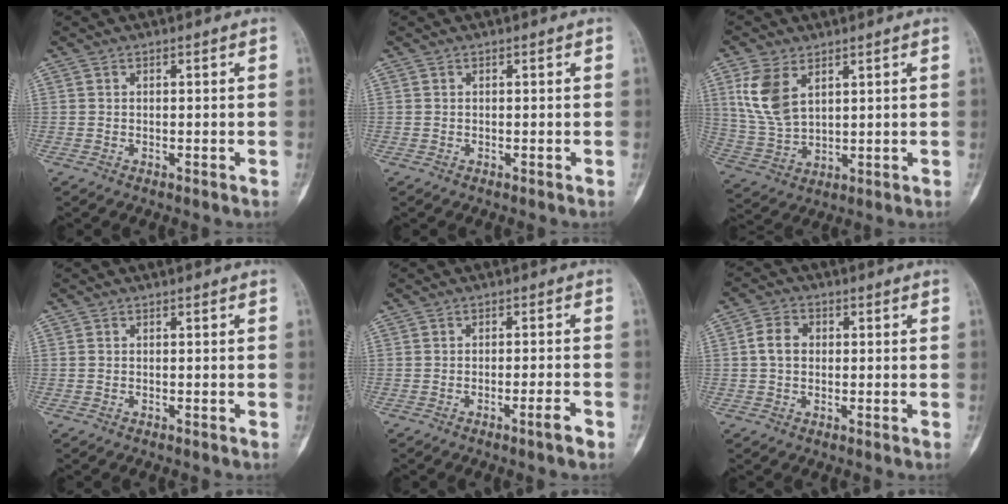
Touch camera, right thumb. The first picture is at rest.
{"total": 0.0}
{"total": 9.9, "force": [4.2, 5.8, 6.8], "torque": [-0.134, -0.013, 0.094]}
{"total": 0.0}
{"total": 2.9, "force": [-1.8, 0.1, 2.3], "torque": [-0.039, 0.008, -0.028]}
{"total": 4.6, "force": [0.4, 3.6, 2.9], "torque": [-0.046, 0.010, -0.001]}